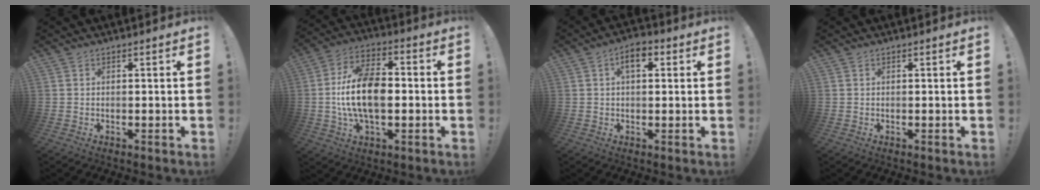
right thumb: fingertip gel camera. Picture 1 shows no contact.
{"total": 16.0, "force": [-1.6, 9.0, 13.1], "torque": [-0.247, 0.012, -0.029]}
{"total": 5.4, "force": [1.7, 2.9, 4.2], "torque": [-0.056, 0.001, 0.024]}
{"total": 0.0}